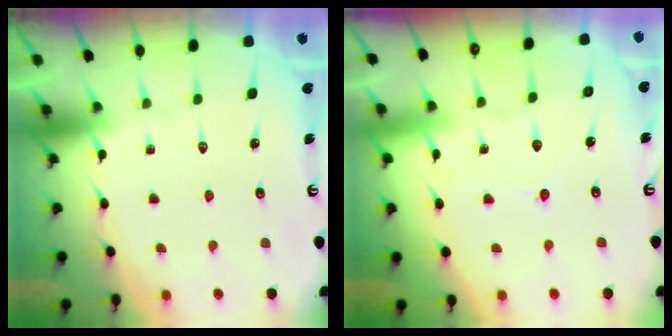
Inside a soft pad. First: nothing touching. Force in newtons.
{"total": 5.3, "press": 5.3, "slide": 0.6}